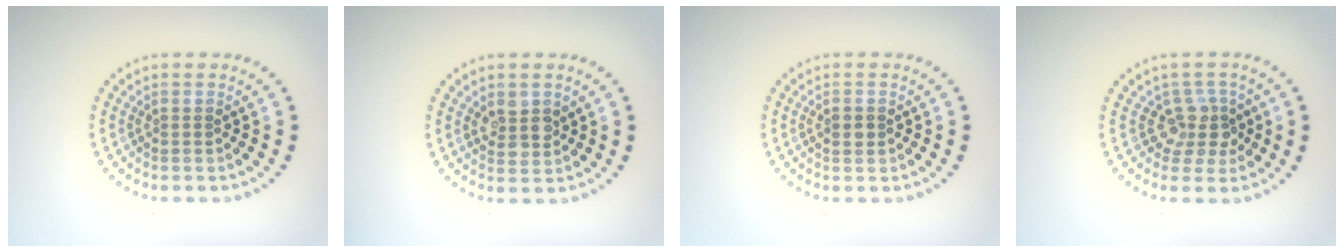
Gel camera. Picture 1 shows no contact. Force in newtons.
{"total": 2.3, "press": 2.1, "slide": 0.9}
{"total": 1.5, "press": 1.5, "slide": 0.1}
{"total": 2.8, "press": 2.1, "slide": 1.8}